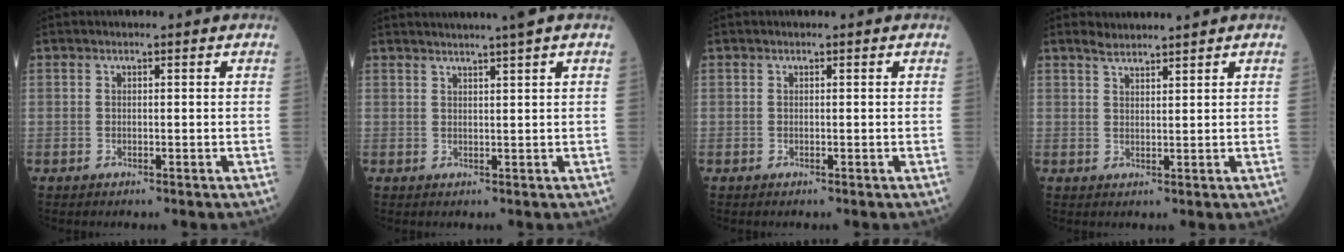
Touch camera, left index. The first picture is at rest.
{"total": 4.8, "force": [4.0, -1.1, 2.5], "torque": [-0.037, 0.009, 0.057]}
{"total": 0.0}
{"total": 2.8, "force": [2.7, 0.2, 0.7], "torque": [-0.017, 0.017, 0.051]}